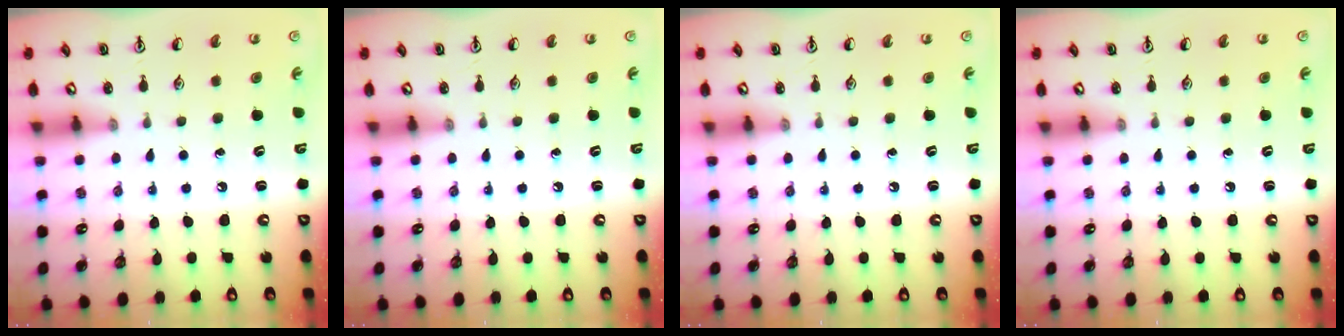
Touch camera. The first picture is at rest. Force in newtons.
{"total": 0.0}
{"total": 0.0}
{"total": 0.0}